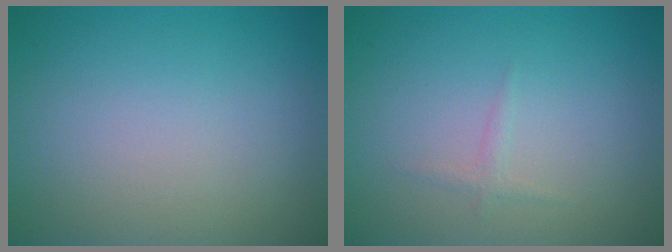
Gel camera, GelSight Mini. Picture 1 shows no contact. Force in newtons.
{"total": 0.7, "press": 0.7, "slide": 0.0}